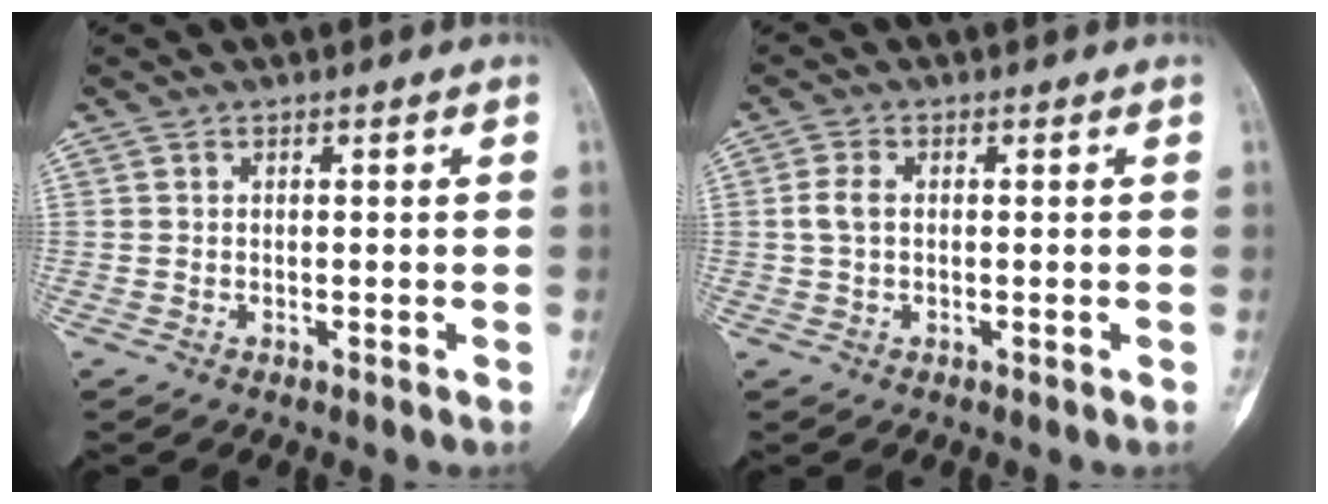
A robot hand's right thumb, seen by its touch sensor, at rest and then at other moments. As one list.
[{"total": 2.8, "force": [0.1, 1.8, 2.2], "torque": [-0.053, 0.006, -0.001]}]